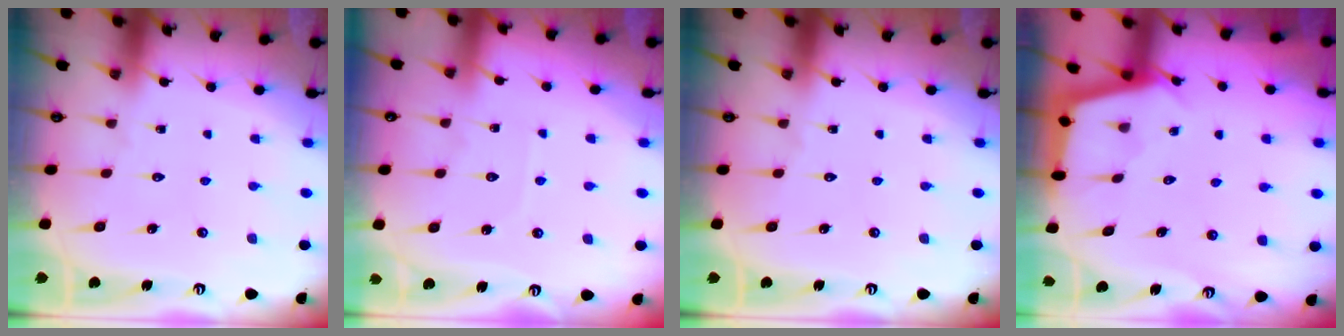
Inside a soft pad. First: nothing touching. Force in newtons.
{"total": 3.0, "press": 2.9, "slide": 0.4}
{"total": 0.0}
{"total": 2.8, "press": 2.7, "slide": 0.3}